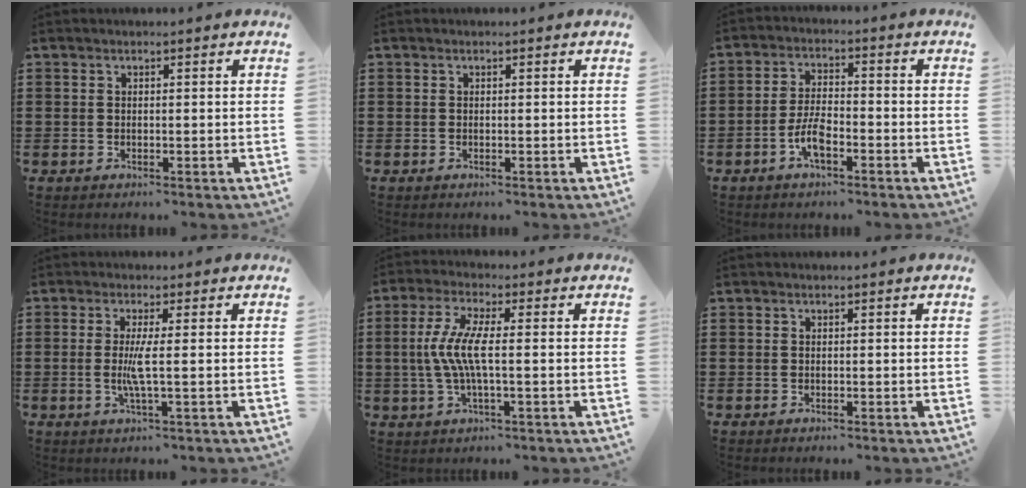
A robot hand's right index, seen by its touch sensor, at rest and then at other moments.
{"total": 0.0}
{"total": 5.1, "force": [-2.5, 2.0, 4.0], "torque": [-0.095, 0.002, -0.053]}
{"total": 3.8, "force": [-0.2, -0.2, 3.8], "torque": [-0.076, -0.010, -0.009]}
{"total": 6.9, "force": [-0.7, 1.2, 6.8], "torque": [-0.156, -0.015, -0.024]}
{"total": 0.0}